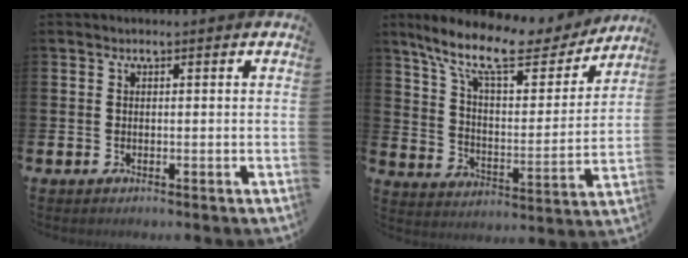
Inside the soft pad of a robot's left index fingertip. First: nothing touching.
{"total": 12.6, "force": [10.3, 3.6, 6.5], "torque": [-0.151, -0.056, 0.173]}